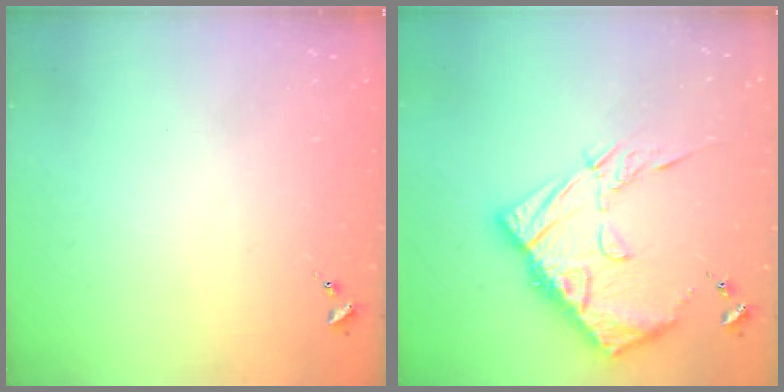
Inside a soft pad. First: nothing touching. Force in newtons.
{"total": 16.8, "press": 16.7, "slide": 1.7}